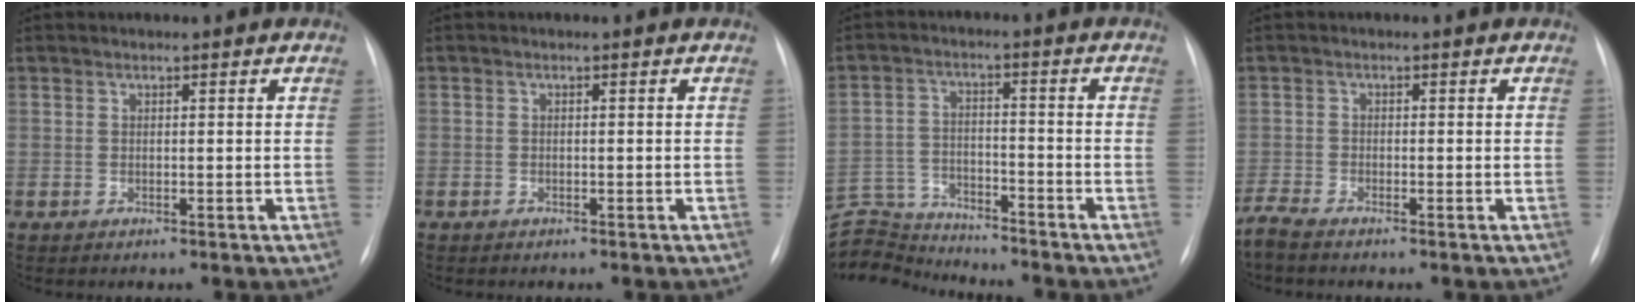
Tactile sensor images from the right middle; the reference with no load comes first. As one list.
[{"total": 0.5, "force": [-0.4, 0.4, 0.0], "torque": [-0.006, 0.004, -0.008]}, {"total": 10.3, "force": [-10.3, 0.4, 0.3], "torque": [-0.013, 0.011, -0.187]}, {"total": 2.6, "force": [-2.5, -0.1, 0.9], "torque": [-0.028, -0.012, -0.053]}]